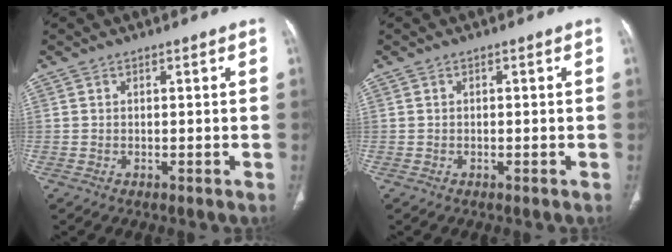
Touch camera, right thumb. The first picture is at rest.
{"total": 0.0}